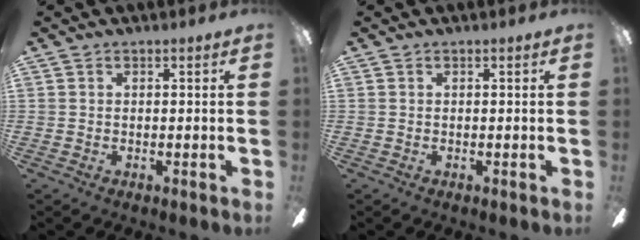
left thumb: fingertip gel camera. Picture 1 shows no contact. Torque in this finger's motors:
{"motor_torque": [-0.10, 0.10, -0.14, 0.19, 0.00]}